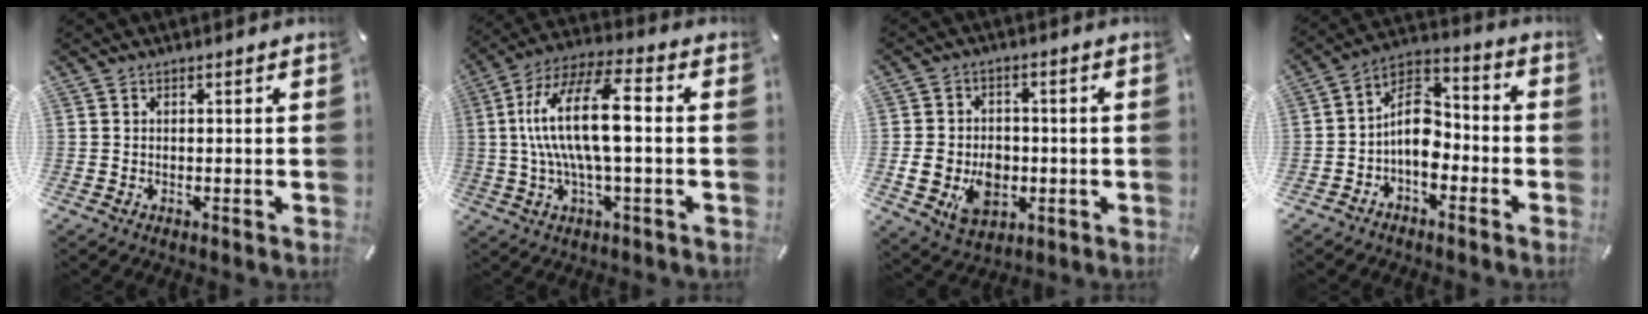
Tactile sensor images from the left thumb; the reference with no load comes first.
{"total": 17.7, "force": [0.8, 6.1, 16.6], "torque": [-0.341, 0.000, 0.003]}
{"total": 11.1, "force": [-2.2, 8.7, 6.5], "torque": [-0.117, 0.003, -0.039]}
{"total": 10.7, "force": [-3.2, 7.2, 7.2], "torque": [-0.134, 0.017, -0.057]}